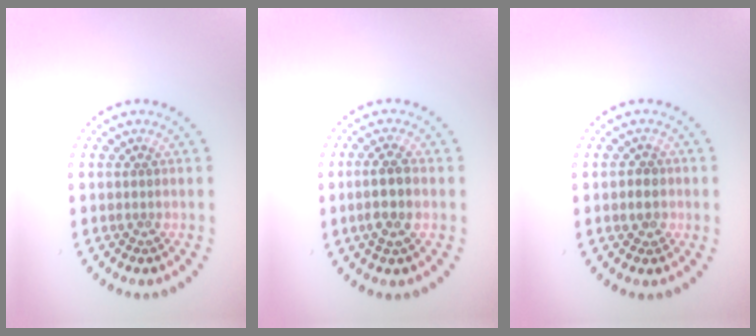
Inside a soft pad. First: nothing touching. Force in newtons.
{"total": 2.9, "press": 2.7, "slide": 0.9}
{"total": 1.5, "press": 1.3, "slide": 0.6}